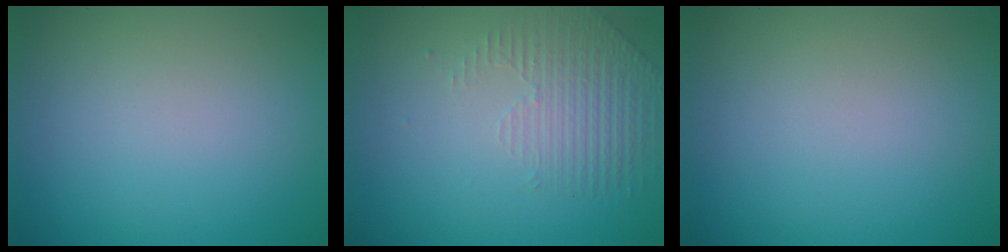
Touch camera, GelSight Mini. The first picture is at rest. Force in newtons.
{"total": 1.5, "press": 0.9, "slide": 1.2}
{"total": 0.0}